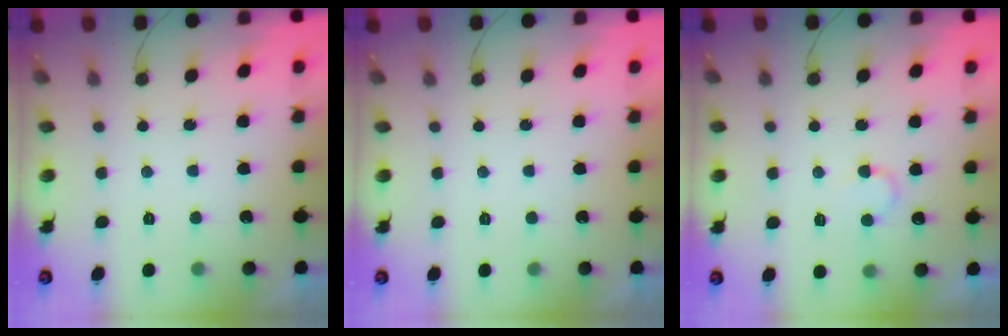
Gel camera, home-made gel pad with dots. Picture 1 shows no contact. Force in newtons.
{"total": 1.8, "press": 1.8, "slide": 0.0}
{"total": 4.3, "press": 4.2, "slide": 0.4}